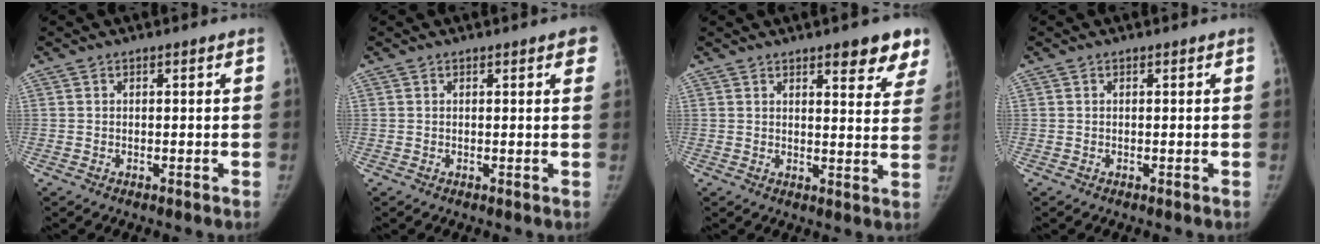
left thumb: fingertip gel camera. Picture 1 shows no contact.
{"total": 3.0, "force": [1.6, 0.8, 2.3], "torque": [-0.015, 0.001, 0.014]}
{"total": 9.4, "force": [6.5, 3.0, 6.1], "torque": [-0.038, -0.032, 0.074]}
{"total": 0.0}